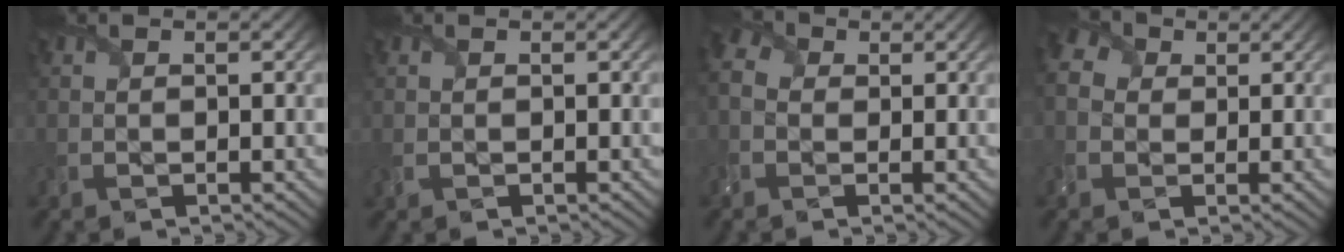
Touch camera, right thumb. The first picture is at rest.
{"total": 0.5, "force": [-0.1, 0.3, 0.4], "torque": [-0.015, 0.000, -0.001]}
{"total": 3.6, "force": [-0.7, 3.0, 1.9], "torque": [-0.059, 0.001, -0.026]}
{"total": 4.2, "force": [0.3, 3.7, 2.0], "torque": [-0.061, 0.004, -0.005]}